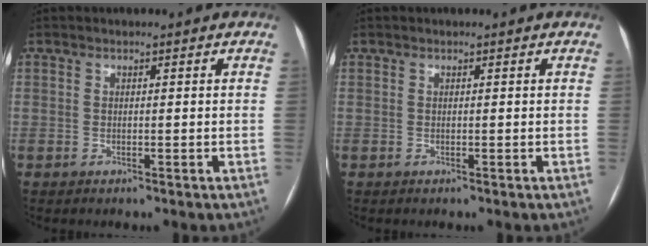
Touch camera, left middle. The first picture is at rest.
{"total": 0.0}